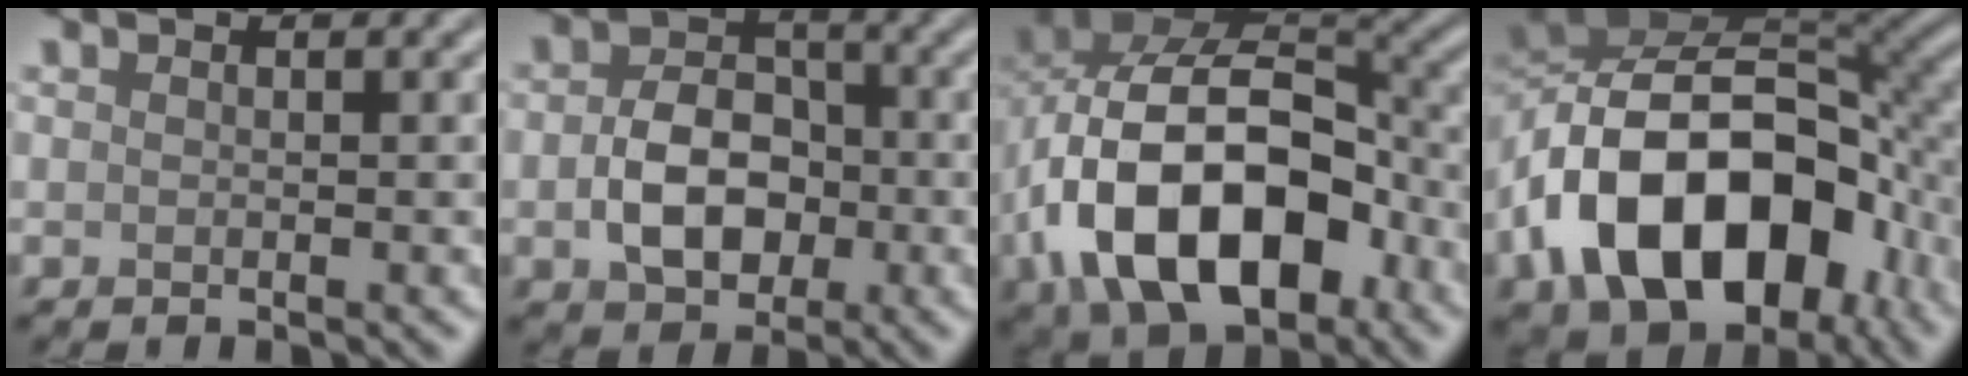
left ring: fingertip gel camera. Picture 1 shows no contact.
{"total": 5.8, "force": [-1.1, 4.1, 3.8], "torque": [-0.070, -0.002, -0.020]}
{"total": 15.4, "force": [-4.3, 9.8, 11.1], "torque": [-0.194, -0.008, -0.077]}
{"total": 16.0, "force": [-5.9, 9.9, 11.1], "torque": [-0.184, 0.001, -0.109]}